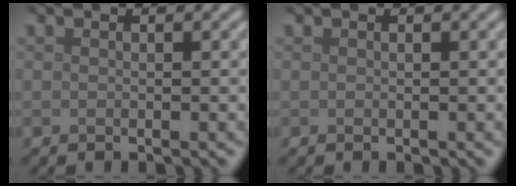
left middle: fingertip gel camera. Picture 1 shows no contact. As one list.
[{"total": 0.0}]